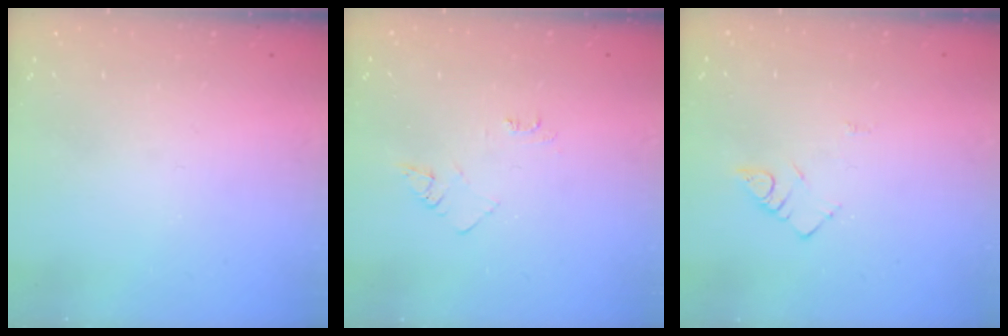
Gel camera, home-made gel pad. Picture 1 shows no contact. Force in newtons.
{"total": 4.2, "press": 4.2, "slide": 0.6}
{"total": 4.0, "press": 3.9, "slide": 0.6}